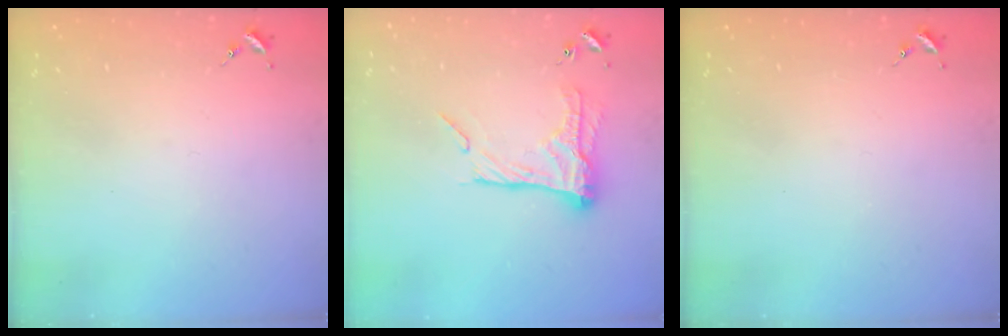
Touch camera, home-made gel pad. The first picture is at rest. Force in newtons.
{"total": 16.3, "press": 16.2, "slide": 1.1}
{"total": 0.0}